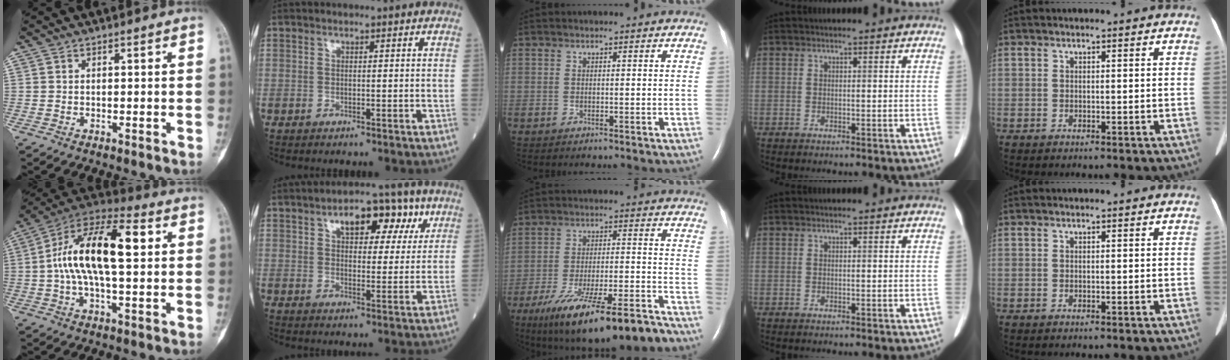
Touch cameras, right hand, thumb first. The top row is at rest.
{"thumb": {"total": 18.1, "force": [2.5, 7.9, 16.1], "torque": [-0.284, 0.035, 0.033]}, "index": {"total": 9.8, "force": [4.9, 4.8, 7.0], "torque": [-0.093, 0.024, 0.069]}, "middle": {"total": 20.7, "force": [-15.7, 3.1, 13.2], "torque": [-0.175, -0.003, -0.243]}}